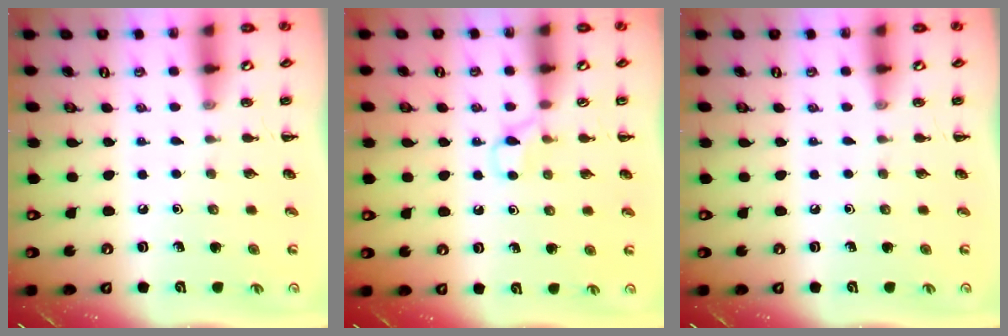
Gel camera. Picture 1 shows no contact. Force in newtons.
{"total": 4.7, "press": 4.4, "slide": 1.4}
{"total": 0.0}